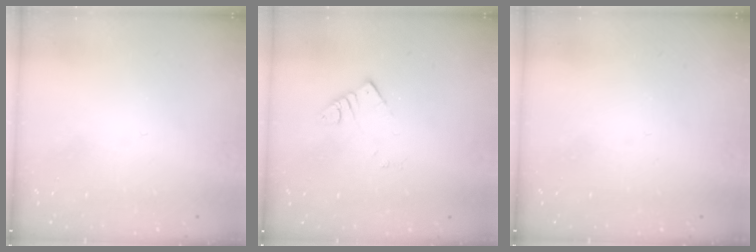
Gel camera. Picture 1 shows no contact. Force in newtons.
{"total": 2.6, "press": 2.6, "slide": 0.1}
{"total": 0.0}